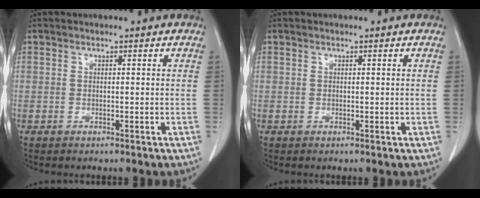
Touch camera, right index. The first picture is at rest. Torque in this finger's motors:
{"motor_torque": [-0.20, 0.17, -0.08, 0.01]}